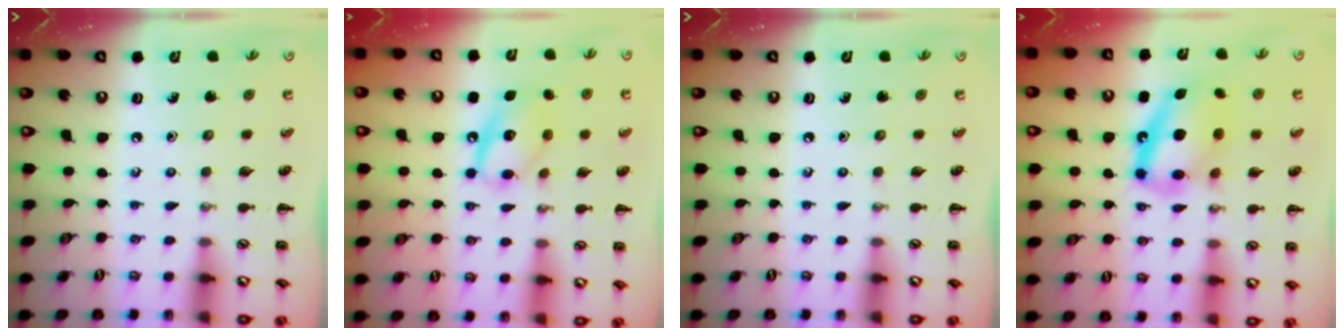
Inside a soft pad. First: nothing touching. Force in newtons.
{"total": 12.0, "press": 11.9, "slide": 1.8}
{"total": 0.0}
{"total": 12.9, "press": 12.4, "slide": 3.5}